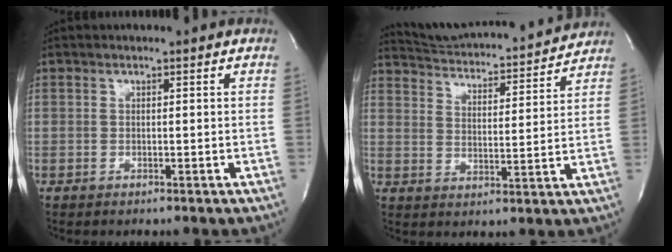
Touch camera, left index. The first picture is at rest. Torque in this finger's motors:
{"motor_torque": [-0.12, -0.20, 0.09, 0.01]}